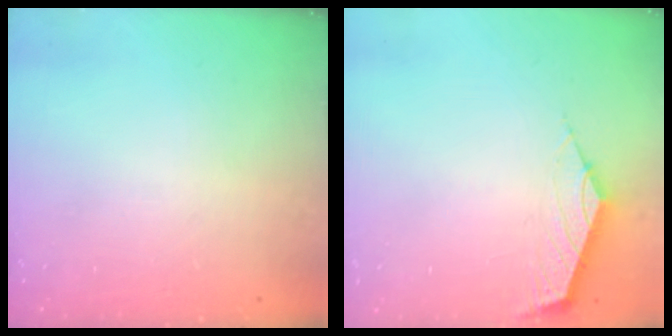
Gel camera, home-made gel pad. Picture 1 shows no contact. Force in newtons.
{"total": 2.2, "press": 2.2, "slide": 0.5}